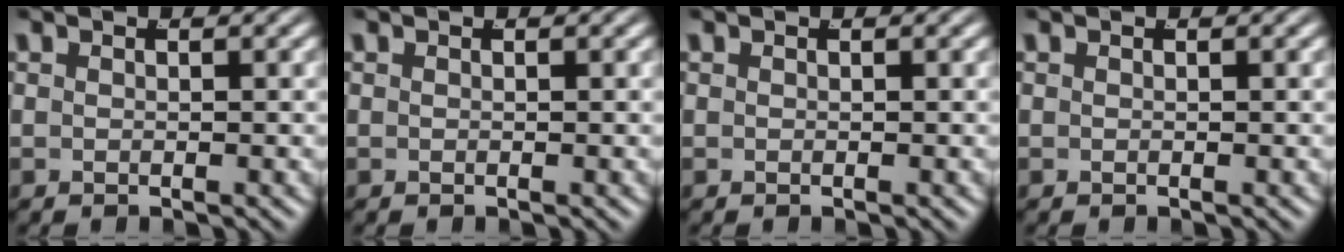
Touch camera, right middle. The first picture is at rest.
{"total": 0.0}
{"total": 0.0}
{"total": 0.0}